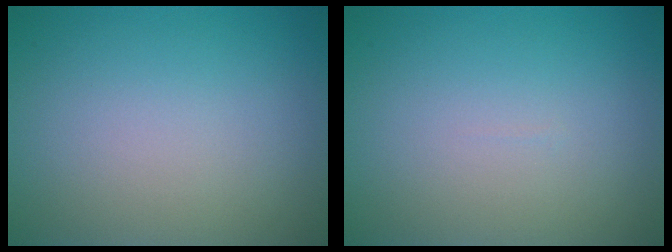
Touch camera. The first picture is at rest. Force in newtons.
{"total": 0.0}